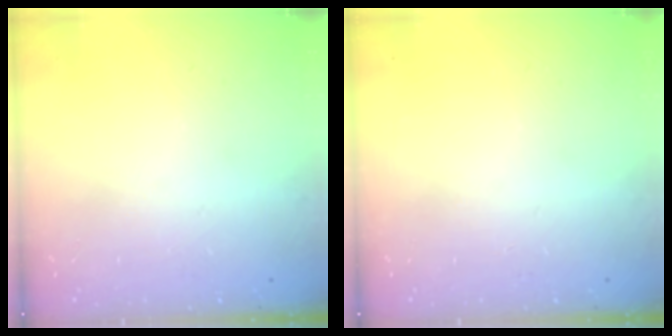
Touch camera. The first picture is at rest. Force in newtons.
{"total": 0.0}